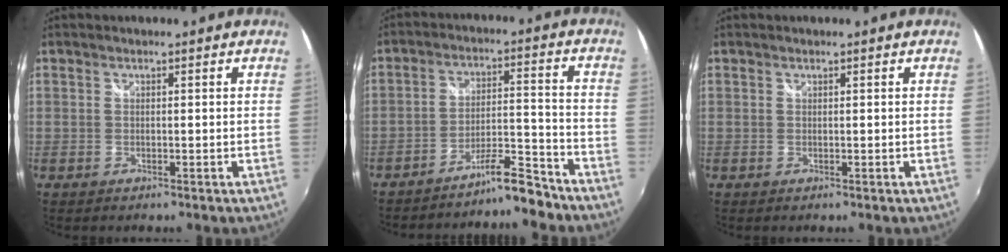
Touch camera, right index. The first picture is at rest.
{"total": 7.8, "force": [-7.2, 0.7, 2.9], "torque": [-0.053, 0.023, -0.118]}
{"total": 0.0}